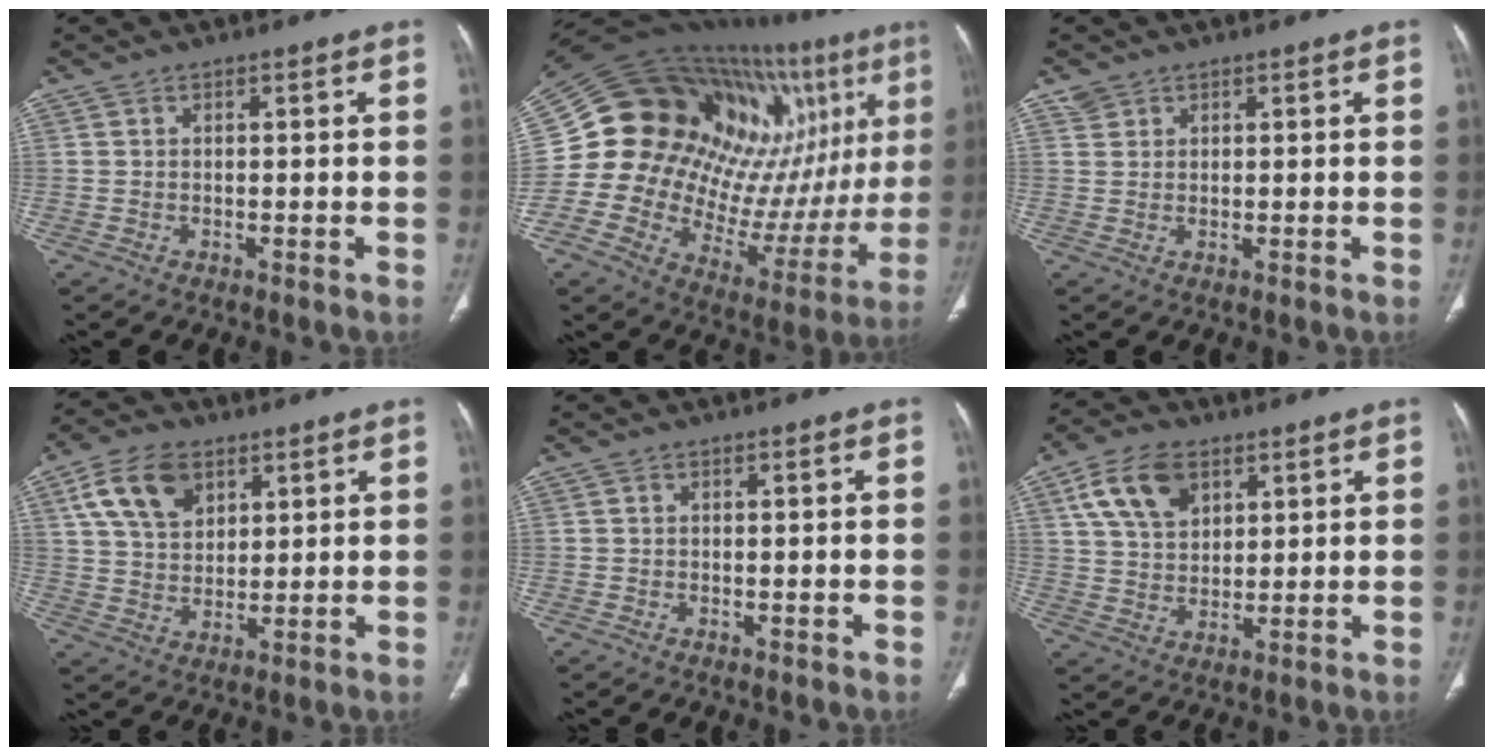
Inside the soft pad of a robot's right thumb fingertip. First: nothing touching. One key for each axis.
{"total": 33.5, "fx": 12.0, "fy": 16.3, "fz": 26.7, "tx": -0.363, "ty": 0.014, "tz": 0.203}
{"total": 1.6, "fx": 1.1, "fy": 1.2, "fz": 0.1, "tx": 0.011, "ty": -0.003, "tz": 0.017}
{"total": 10.8, "fx": 5.1, "fy": 7.0, "fz": 6.4, "tx": -0.098, "ty": -0.011, "tz": 0.097}
{"total": 0.0}
{"total": 10.5, "fx": 5.0, "fy": 6.7, "fz": 6.4, "tx": -0.099, "ty": -0.010, "tz": 0.095}